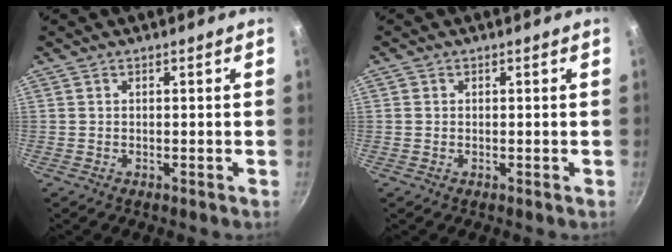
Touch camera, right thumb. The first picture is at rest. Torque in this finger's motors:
{"motor_torque": [-0.32, 0.36, -0.11, 0.18, 0.04]}